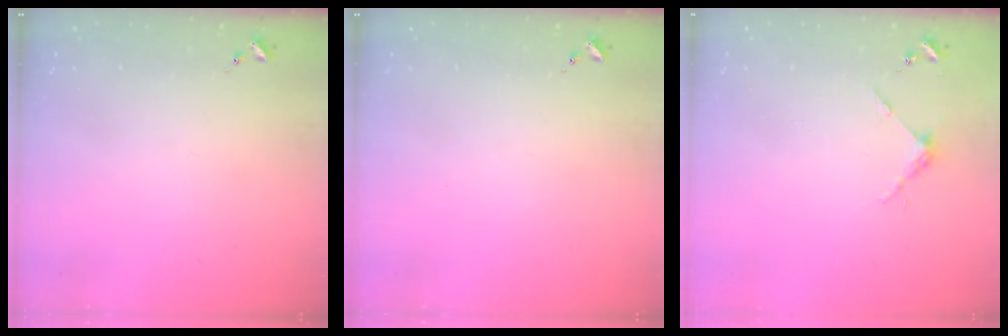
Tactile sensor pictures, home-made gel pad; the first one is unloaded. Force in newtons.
{"total": 0.0}
{"total": 3.7, "press": 3.7, "slide": 0.3}